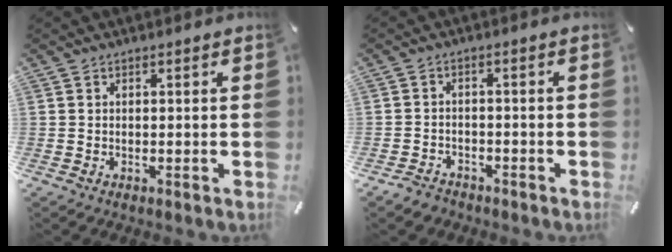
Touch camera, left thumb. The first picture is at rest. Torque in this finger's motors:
{"motor_torque": [-0.10, 0.05, -0.22, 0.24, 0.00]}